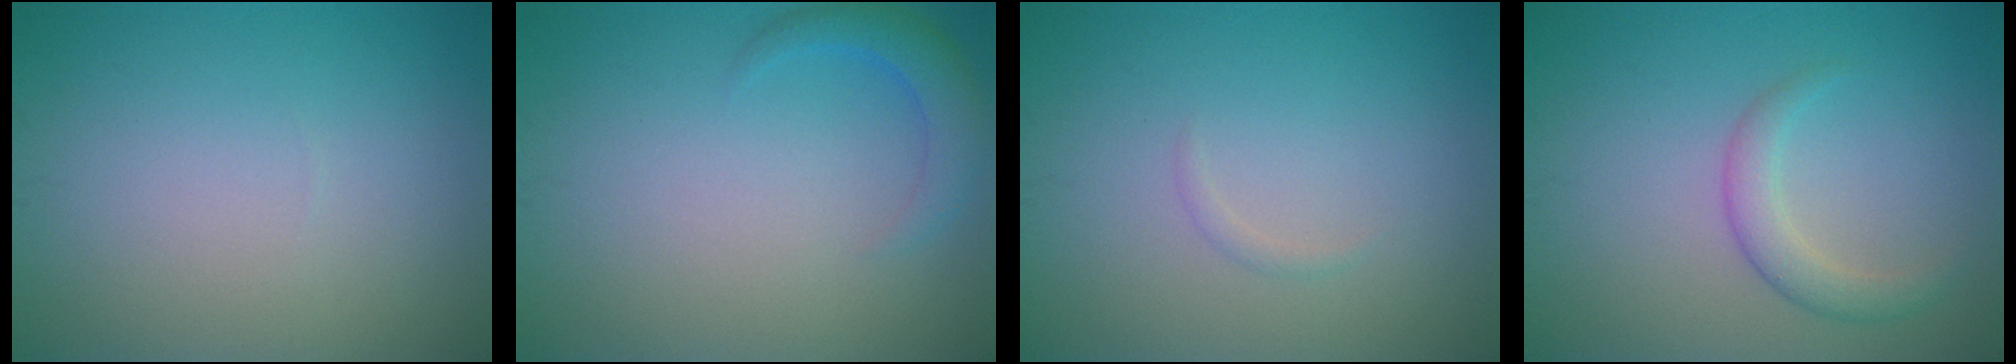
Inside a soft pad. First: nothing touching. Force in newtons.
{"total": 2.4, "press": 2.4, "slide": 0.2}
{"total": 0.6, "press": 0.6, "slide": 0.0}
{"total": 2.3, "press": 2.3, "slide": 0.1}